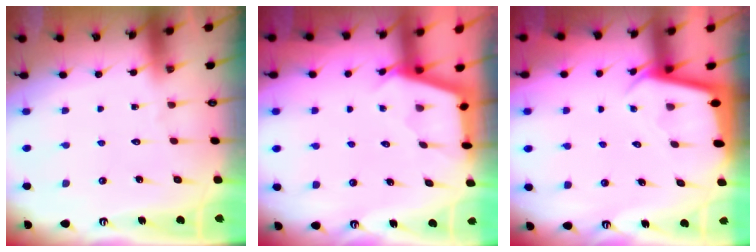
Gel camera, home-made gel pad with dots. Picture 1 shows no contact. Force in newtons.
{"total": 2.4, "press": 2.4, "slide": 0.2}
{"total": 2.3, "press": 2.3, "slide": 0.1}